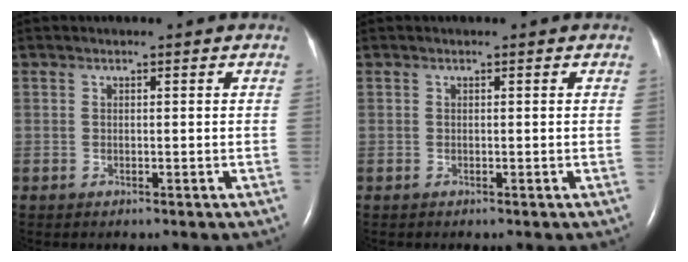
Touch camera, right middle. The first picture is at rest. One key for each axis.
{"total": 0.0}